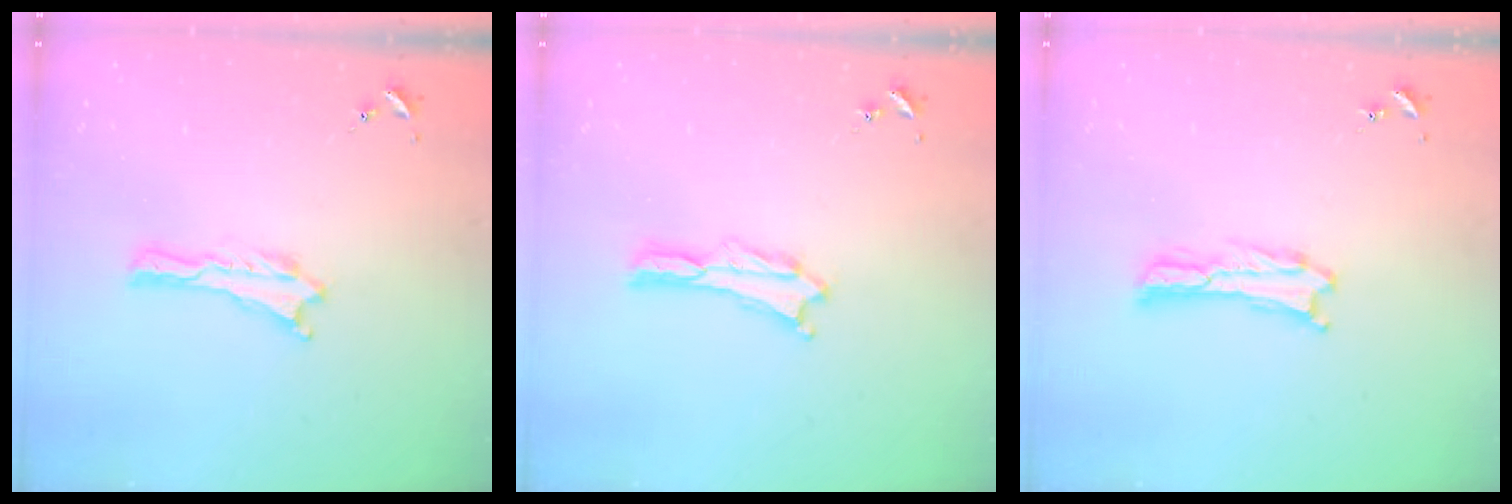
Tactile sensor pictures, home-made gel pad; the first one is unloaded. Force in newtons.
{"total": 0.5, "press": 0.5, "slide": 0.2}
{"total": 0.6, "press": 0.5, "slide": 0.2}